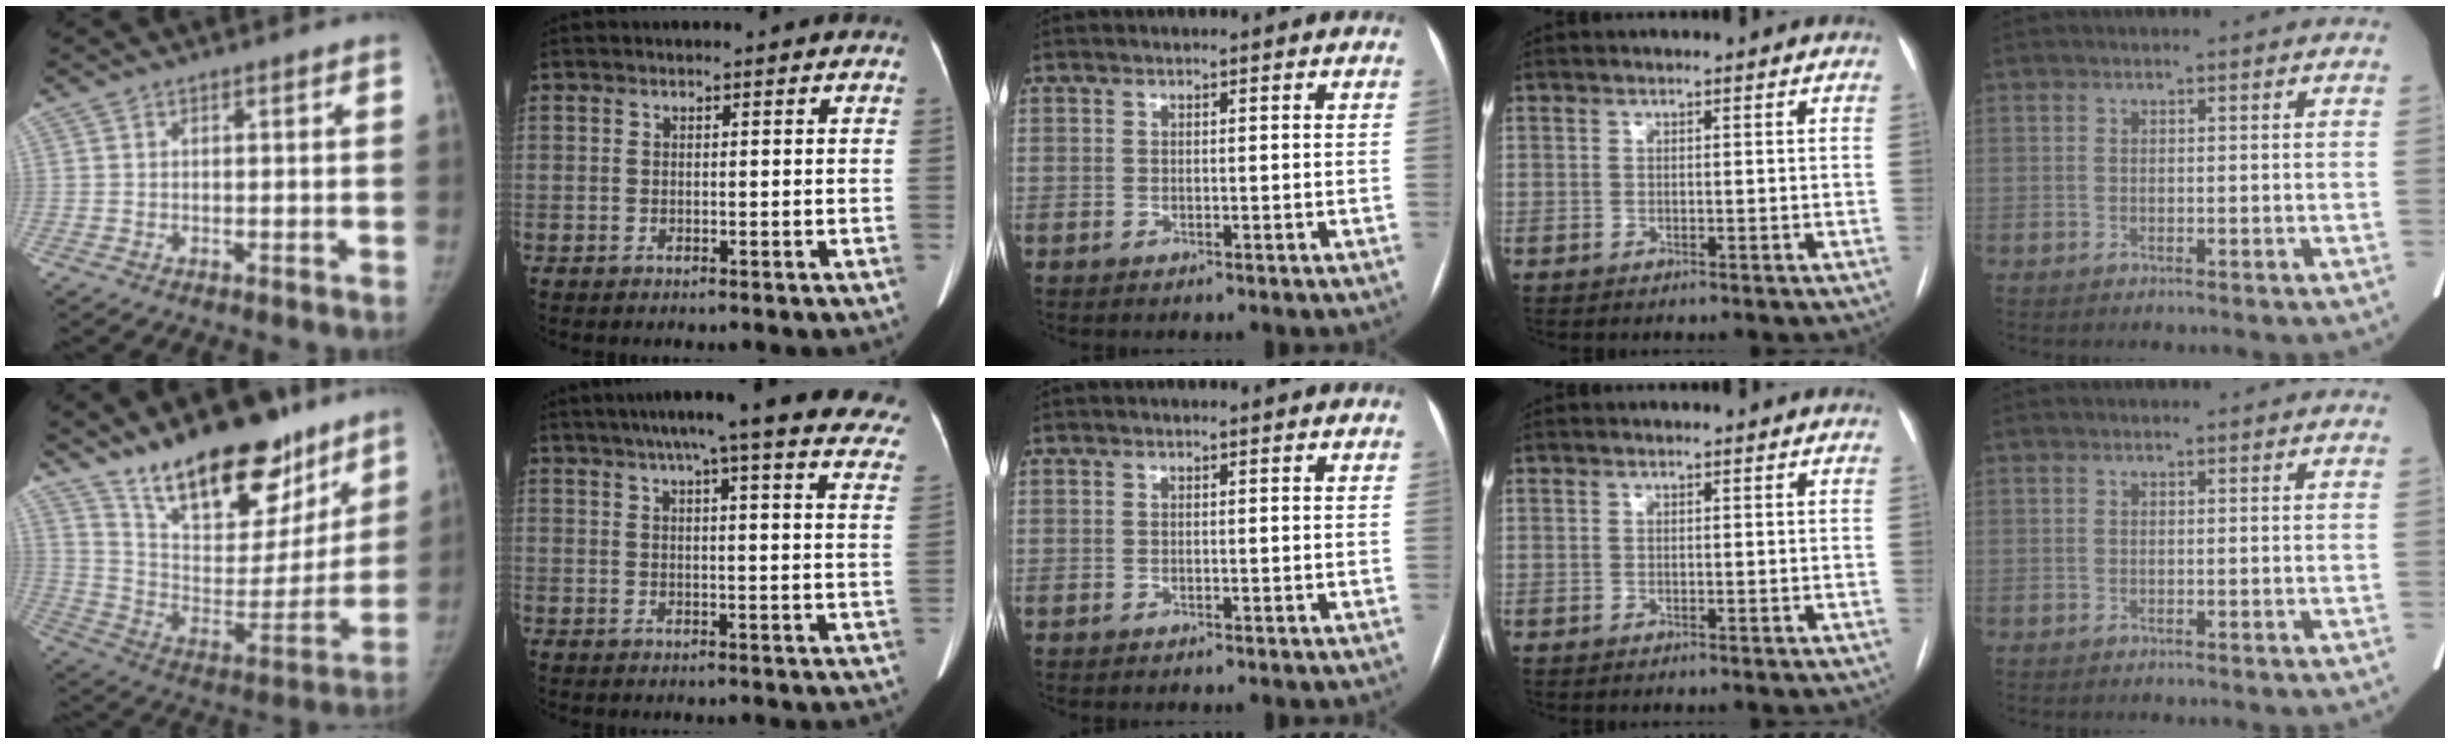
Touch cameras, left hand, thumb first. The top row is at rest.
{"thumb": {"total": 26.1, "force": [18.5, 11.3, 14.6], "torque": [-0.179, -0.087, 0.300]}, "index": {"total": 27.7, "force": [23.7, 2.5, 14.1], "torque": [-0.160, -0.031, 0.270]}}